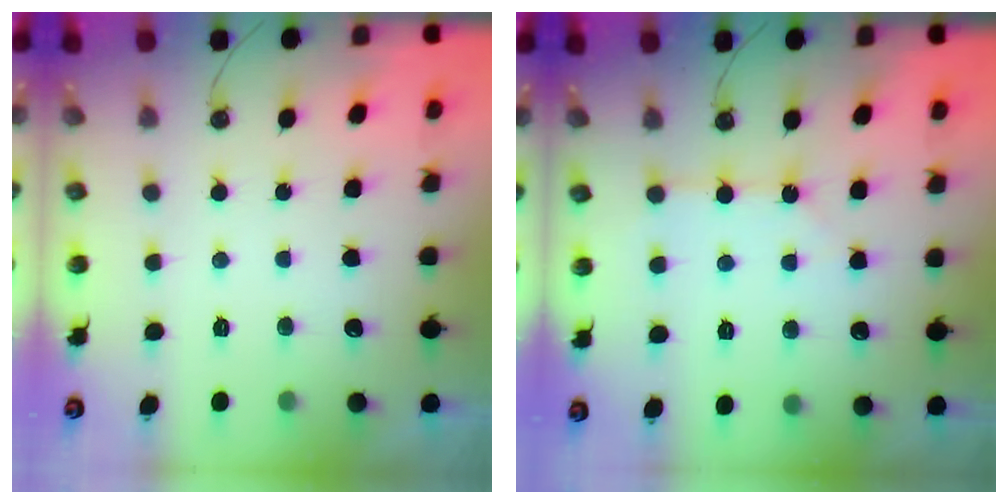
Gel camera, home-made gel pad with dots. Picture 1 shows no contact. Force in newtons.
{"total": 2.7, "press": 2.7, "slide": 0.5}